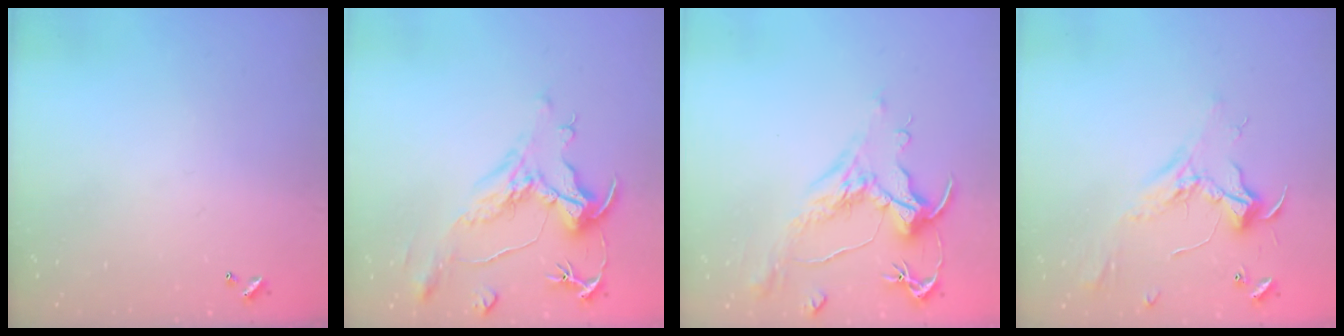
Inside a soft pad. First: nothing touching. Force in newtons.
{"total": 1.8, "press": 0.8, "slide": 1.5}
{"total": 1.6, "press": 0.7, "slide": 1.4}
{"total": 2.4, "press": 2.3, "slide": 0.8}